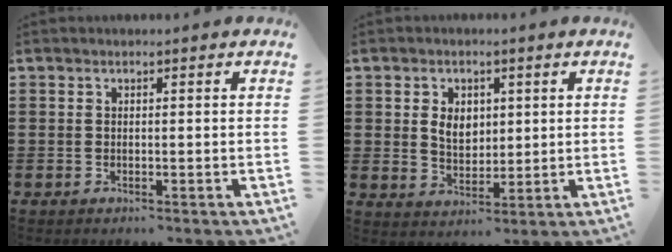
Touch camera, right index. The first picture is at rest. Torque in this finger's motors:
{"motor_torque": [0.73, 0.57, 0.39, 0.08]}